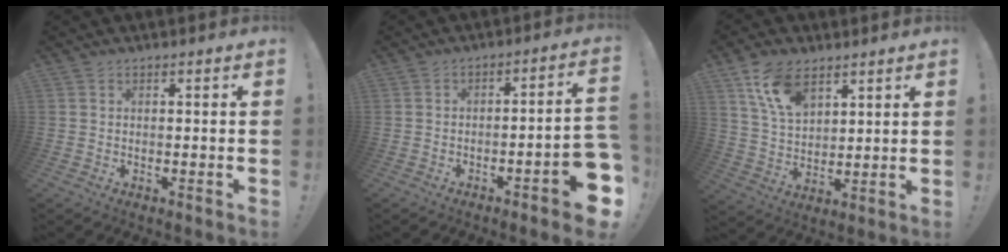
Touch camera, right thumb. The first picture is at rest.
{"total": 8.3, "force": [-4.4, 0.9, 7.0], "torque": [-0.102, 0.017, -0.072]}
{"total": 12.1, "force": [7.4, 6.8, 6.8], "torque": [-0.129, -0.025, 0.144]}